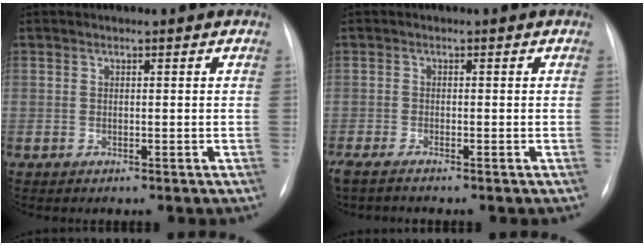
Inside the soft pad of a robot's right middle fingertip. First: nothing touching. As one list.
[{"total": 3.5, "force": [-2.9, 0.2, 1.9], "torque": [-0.032, -0.008, -0.050]}]